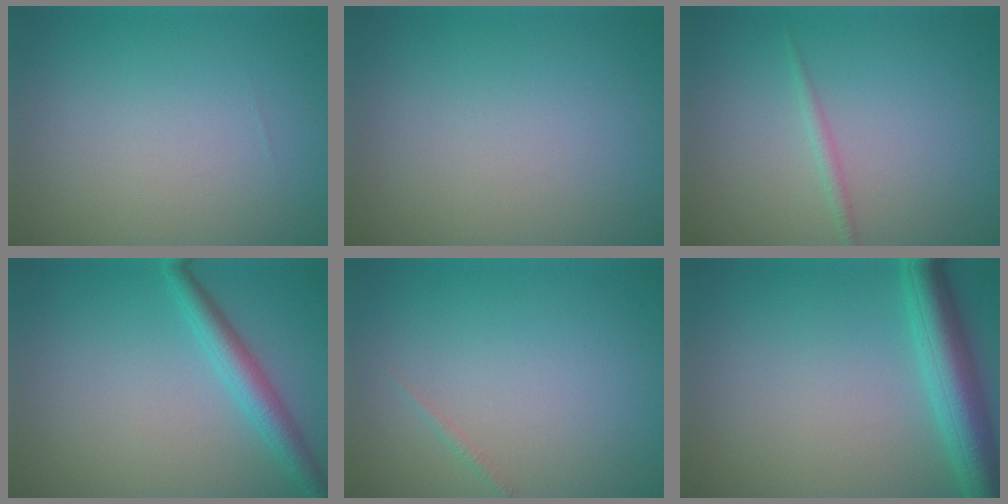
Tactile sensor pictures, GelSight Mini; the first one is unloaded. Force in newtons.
{"total": 0.0}
{"total": 0.9, "press": 0.9, "slide": 0.1}
{"total": 2.9, "press": 2.9, "slide": 0.1}
{"total": 0.6, "press": 0.6, "slide": 0.0}
{"total": 5.6, "press": 5.6, "slide": 0.3}